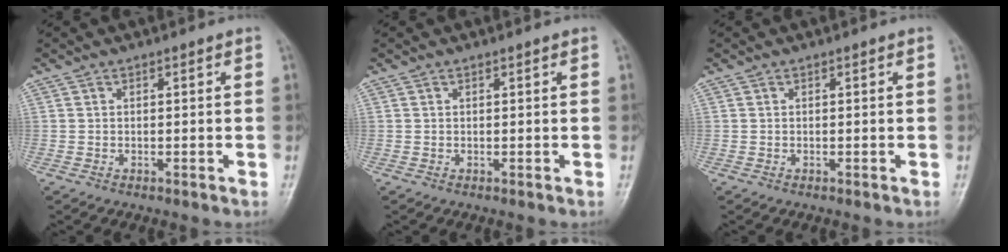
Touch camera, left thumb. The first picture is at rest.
{"total": 0.0}
{"total": 0.0}